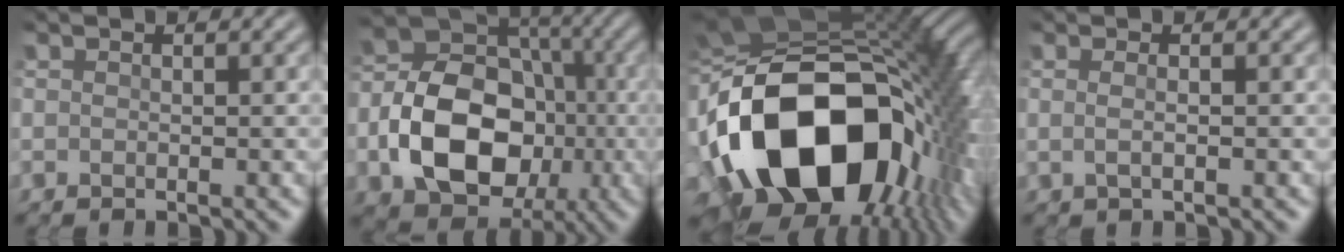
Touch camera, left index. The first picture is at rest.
{"total": 11.7, "force": [-3.0, 8.2, 7.9], "torque": [-0.144, 0.006, -0.062]}
{"total": 19.5, "force": [-3.2, 12.2, 14.9], "torque": [-0.310, -0.011, -0.041]}
{"total": 1.2, "force": [-0.1, -0.2, 1.1], "torque": [-0.035, 0.001, -0.002]}